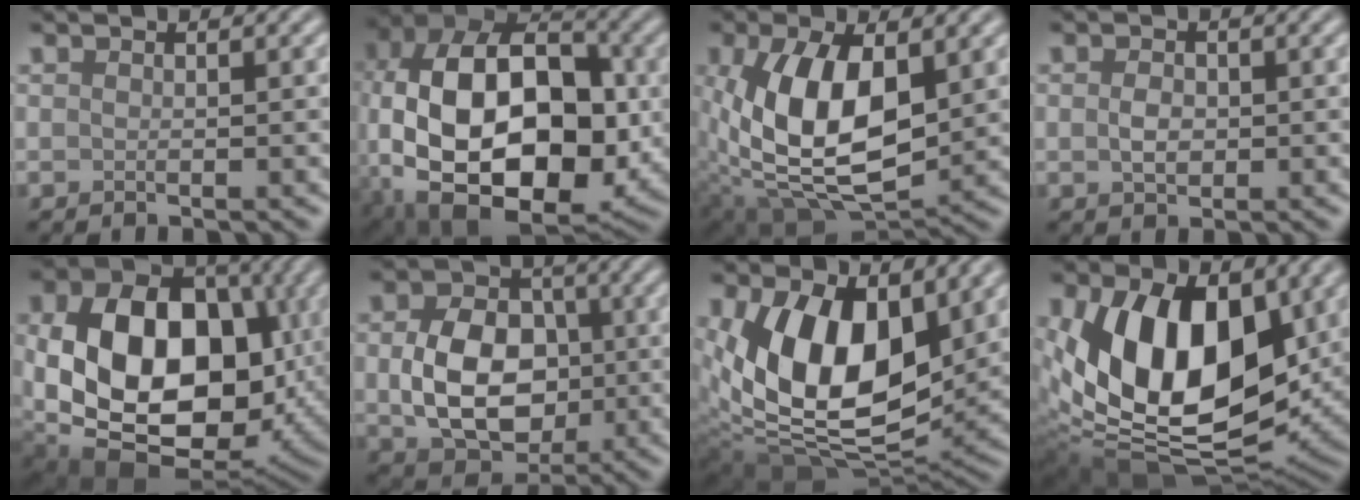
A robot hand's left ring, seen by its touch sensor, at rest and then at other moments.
{"total": 18.1, "force": [-2.3, 11.1, 14.1], "torque": [-0.249, 0.018, -0.044]}
{"total": 11.2, "force": [1.1, 6.2, 9.3], "torque": [-0.191, -0.003, 0.024]}
{"total": 1.8, "force": [0.0, 1.2, 1.3], "torque": [-0.027, 0.001, -0.002]}
{"total": 15.7, "force": [0.3, 10.8, 11.4], "torque": [-0.186, -0.009, 0.002]}
{"total": 8.4, "force": [-0.3, 6.2, 5.6], "torque": [-0.109, -0.006, -0.002]}
{"total": 12.5, "force": [2.9, 7.2, 9.8], "torque": [-0.166, -0.019, 0.050]}
{"total": 14.1, "force": [2.5, 8.2, 11.2], "torque": [-0.194, -0.014, 0.038]}